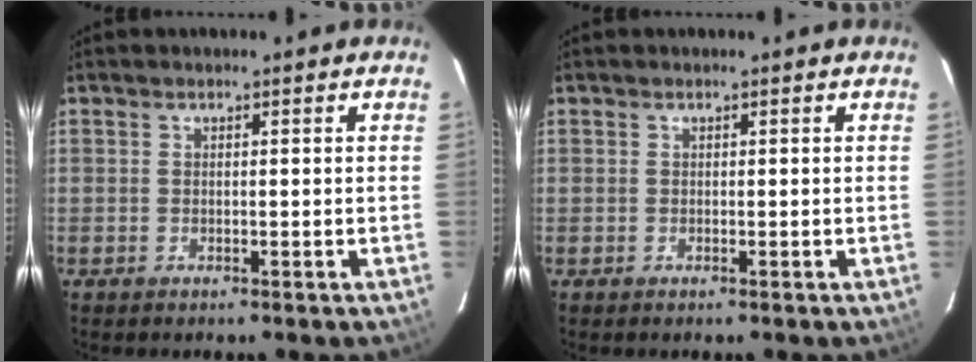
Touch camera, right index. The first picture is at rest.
{"total": 0.6, "force": [-0.1, 0.6, -0.1], "torque": [0.003, 0.002, -0.002]}